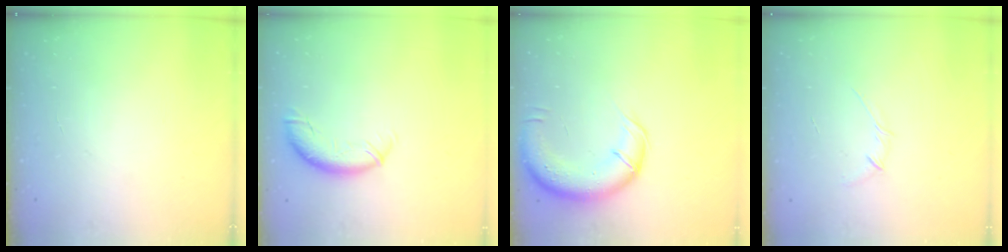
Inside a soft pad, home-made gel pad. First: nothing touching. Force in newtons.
{"total": 9.8, "press": 9.5, "slide": 2.3}
{"total": 15.0, "press": 14.6, "slide": 3.6}
{"total": 3.3, "press": 3.2, "slide": 0.9}